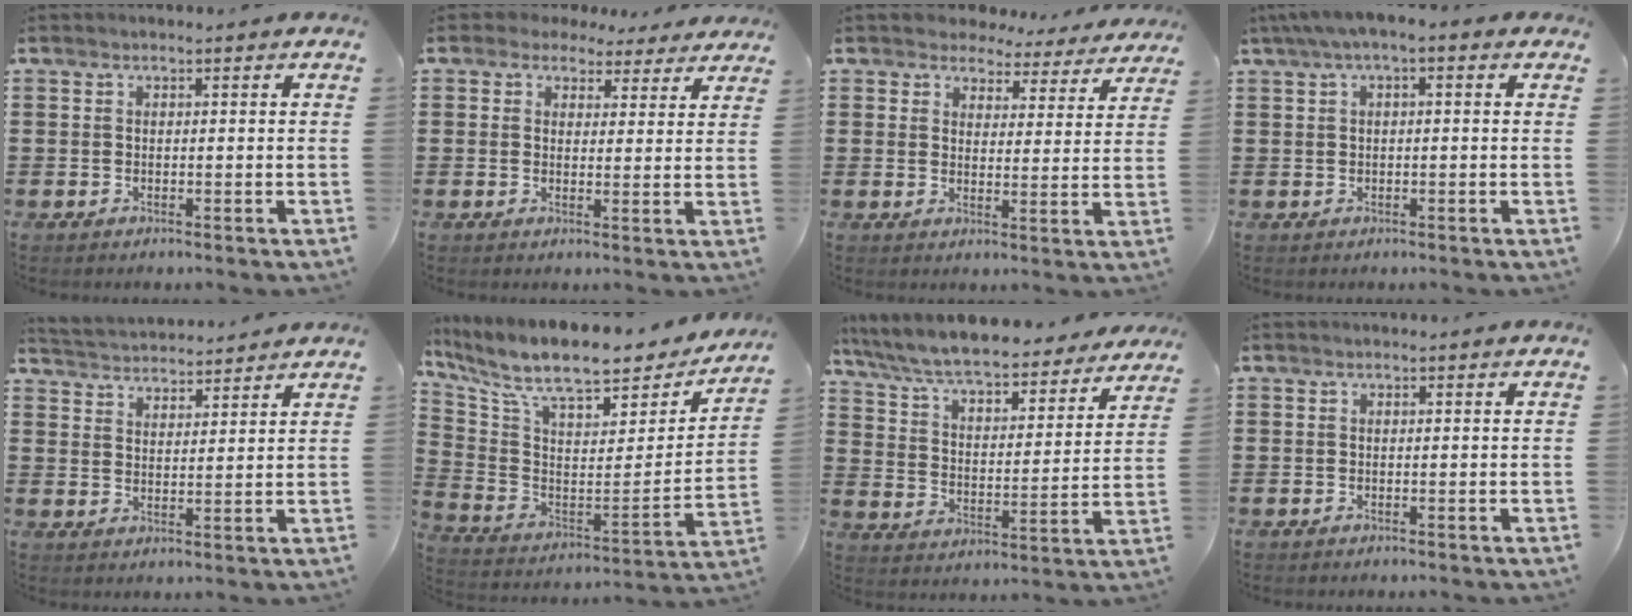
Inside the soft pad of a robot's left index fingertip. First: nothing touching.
{"total": 3.1, "force": [2.5, 1.6, 0.7], "torque": [-0.026, -0.002, 0.047]}
{"total": 4.1, "force": [3.9, 1.3, 0.2], "torque": [-0.028, -0.019, 0.067]}
{"total": 2.1, "force": [-0.4, 0.6, 2.0], "torque": [-0.041, 0.002, -0.012]}
{"total": 3.2, "force": [3.2, 0.1, -0.4], "torque": [-0.006, -0.018, 0.056]}
{"total": 10.1, "force": [8.1, 2.2, 5.7], "torque": [-0.137, -0.060, 0.135]}
{"total": 7.5, "force": [6.9, 0.3, 2.7], "torque": [-0.084, -0.046, 0.116]}
{"total": 0.0}